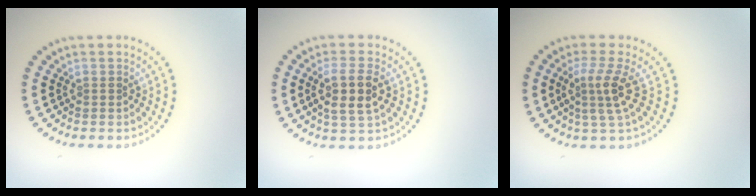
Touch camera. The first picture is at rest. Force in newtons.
{"total": 3.5, "press": 3.3, "slide": 1.2}
{"total": 3.1, "press": 2.2, "slide": 2.1}